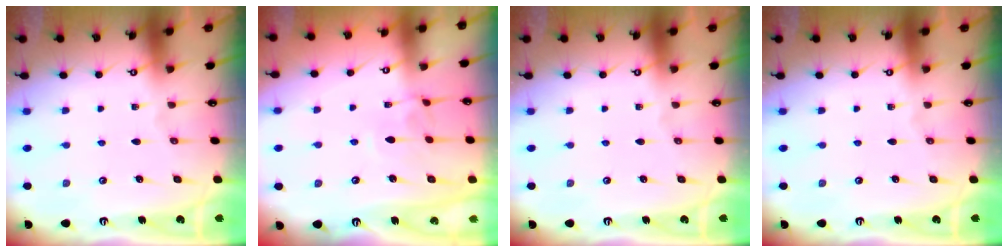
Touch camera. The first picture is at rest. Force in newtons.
{"total": 4.1, "press": 4.1, "slide": 0.2}
{"total": 0.0}
{"total": 0.0}